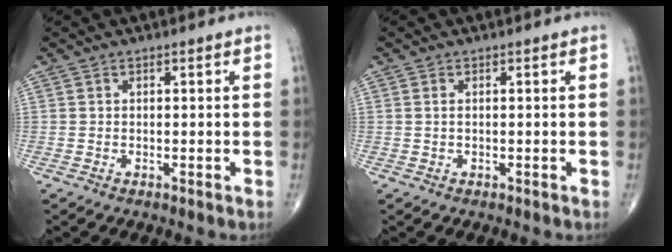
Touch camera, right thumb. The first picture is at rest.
{"total": 0.6, "force": [0.2, 0.2, 0.5], "torque": [-0.015, 0.004, 0.005]}